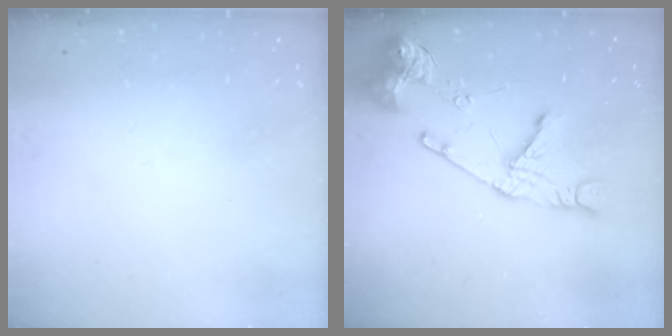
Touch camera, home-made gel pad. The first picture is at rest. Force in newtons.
{"total": 16.5, "press": 16.5, "slide": 1.6}